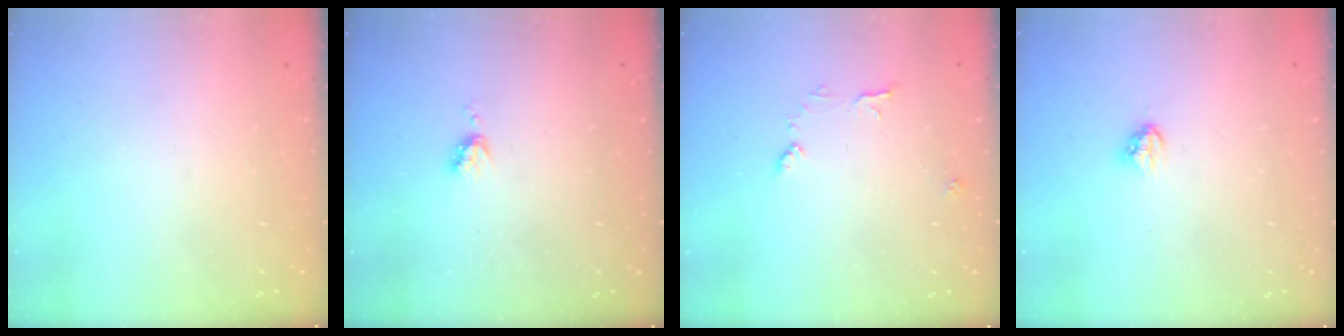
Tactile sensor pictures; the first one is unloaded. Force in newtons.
{"total": 3.8, "press": 3.7, "slide": 0.6}
{"total": 6.8, "press": 6.8, "slide": 0.4}
{"total": 3.7, "press": 3.6, "slide": 0.5}